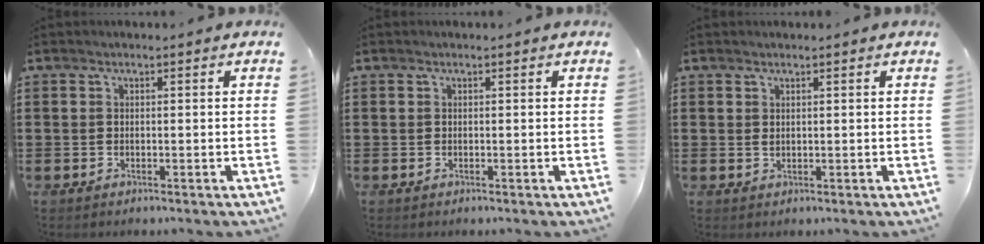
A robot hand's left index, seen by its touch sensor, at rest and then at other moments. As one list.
[{"total": 0.0}, {"total": 0.8, "force": [0.5, 0.3, 0.5], "torque": [-0.012, 0.002, 0.008]}]